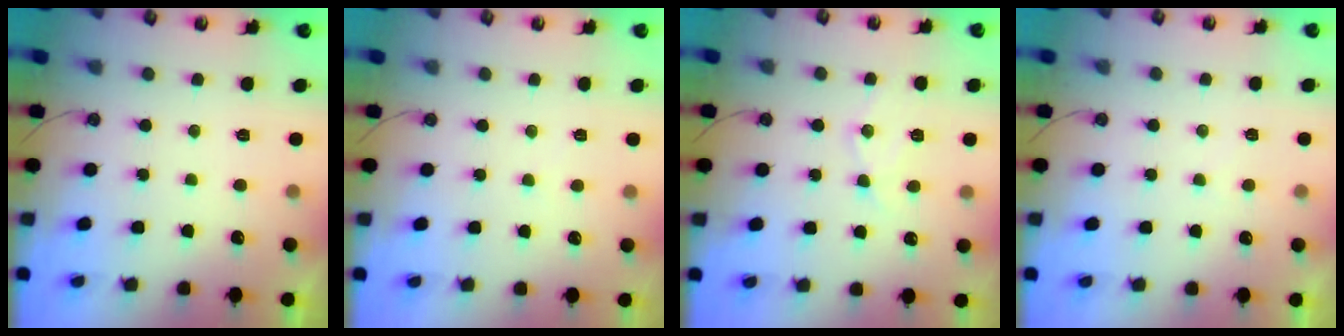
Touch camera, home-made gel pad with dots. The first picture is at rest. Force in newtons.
{"total": 2.1, "press": 2.1, "slide": 0.4}
{"total": 10.2, "press": 10.2, "slide": 0.8}
{"total": 3.4, "press": 3.4, "slide": 0.4}